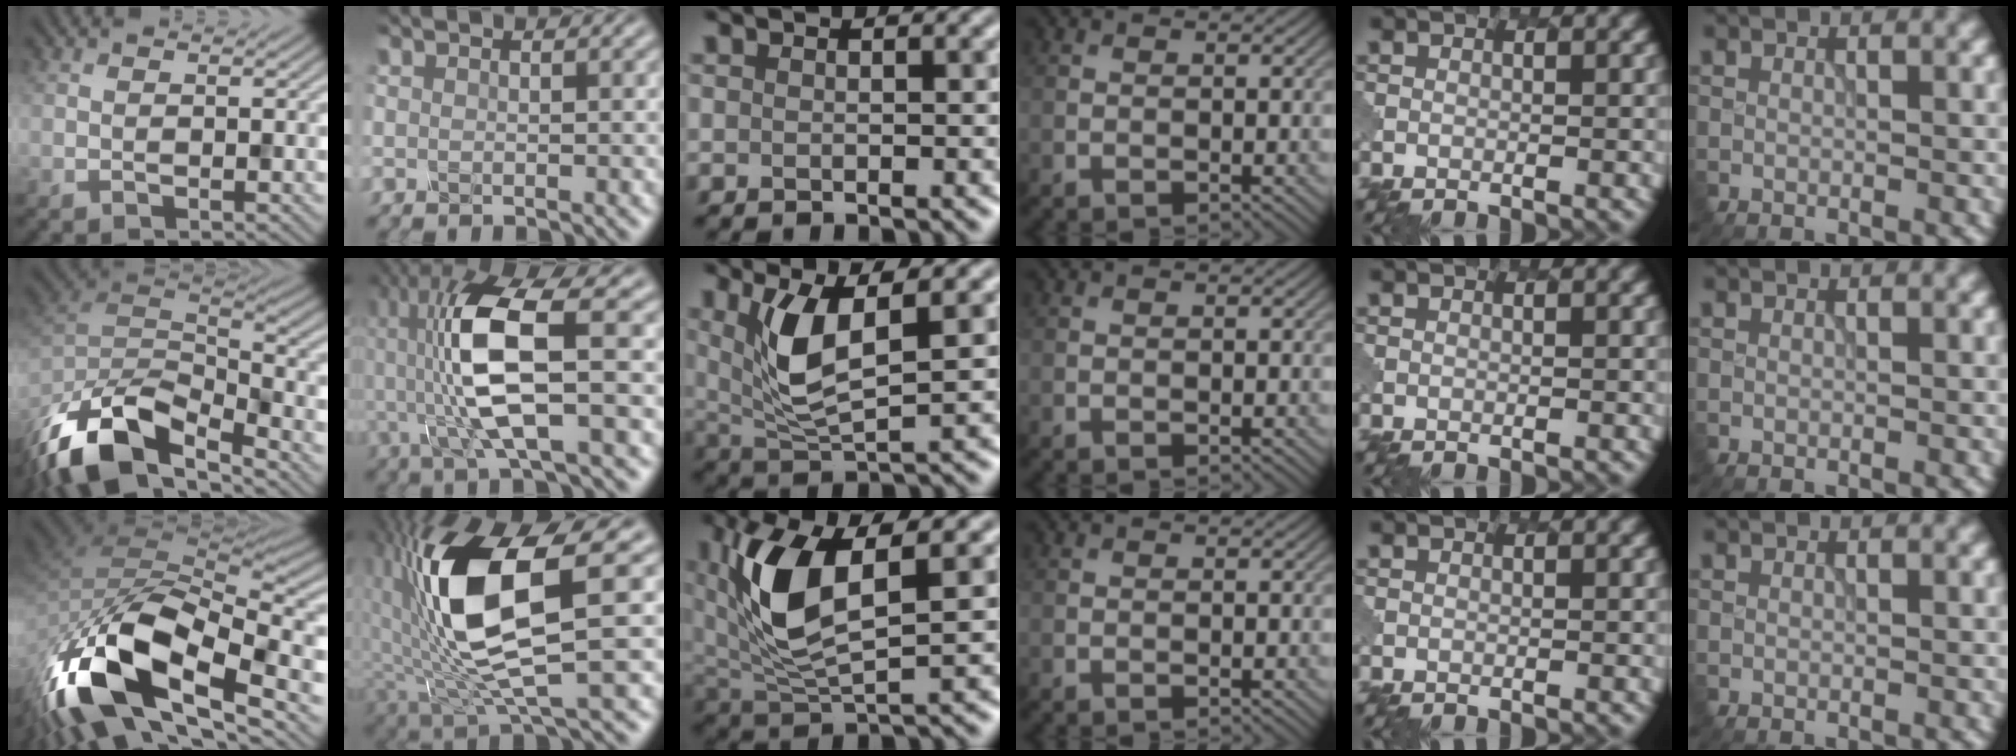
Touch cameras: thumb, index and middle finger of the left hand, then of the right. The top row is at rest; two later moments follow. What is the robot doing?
{"motion": "twist", "object": "rubiks cube"}